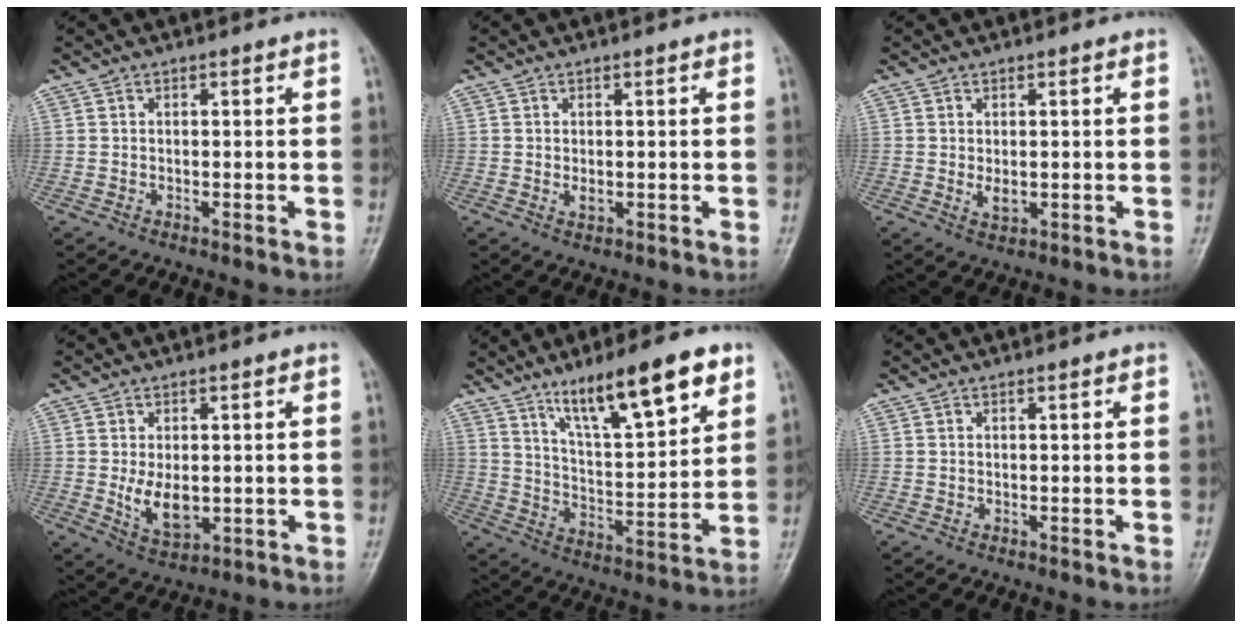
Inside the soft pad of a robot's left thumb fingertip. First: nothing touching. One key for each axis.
{"total": 1.3, "fx": -0.1, "fy": 0.8, "fz": 1.0, "tx": -0.010, "ty": -0.003, "tz": 0.002}
{"total": 2.3, "fx": -0.1, "fy": 1.4, "fz": 1.8, "tx": -0.024, "ty": -0.007, "tz": 0.005}
{"total": 6.3, "fx": -0.4, "fy": 3.9, "fz": 5.0, "tx": -0.072, "ty": -0.015, "tz": 0.007}
{"total": 16.8, "fx": 10.2, "fy": 4.4, "fz": 12.6, "tx": -0.181, "ty": -0.045, "tz": 0.176}
{"total": 0.0}